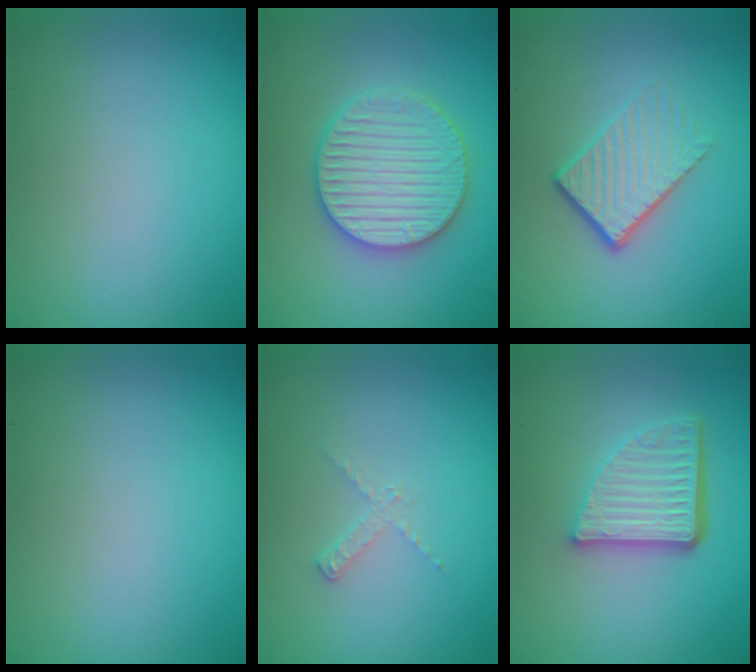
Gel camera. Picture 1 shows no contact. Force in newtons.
{"total": 5.9, "press": 5.7, "slide": 1.1}
{"total": 4.1, "press": 2.6, "slide": 3.1}
{"total": 0.0}
{"total": 1.1, "press": 1.1, "slide": 0.2}
{"total": 5.7, "press": 3.8, "slide": 4.2}